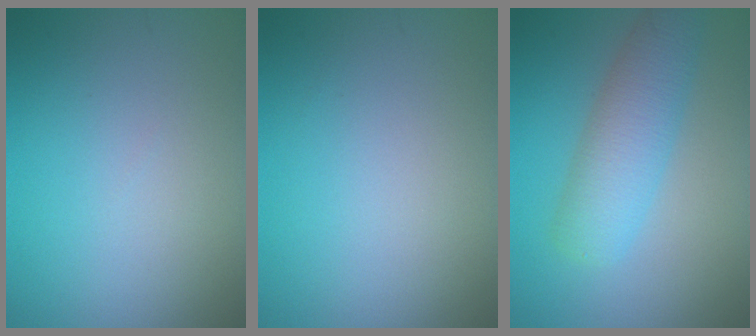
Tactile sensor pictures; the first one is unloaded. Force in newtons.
{"total": 0.0}
{"total": 4.9, "press": 4.9, "slide": 0.1}